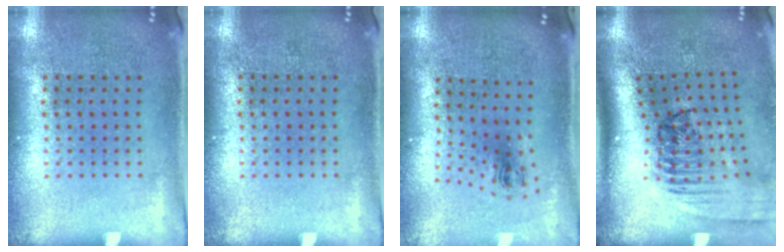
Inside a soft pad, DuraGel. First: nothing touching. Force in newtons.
{"total": 0.0}
{"total": 0.8, "press": 0.3, "slide": 0.7}
{"total": 2.4, "press": 1.7, "slide": 1.7}